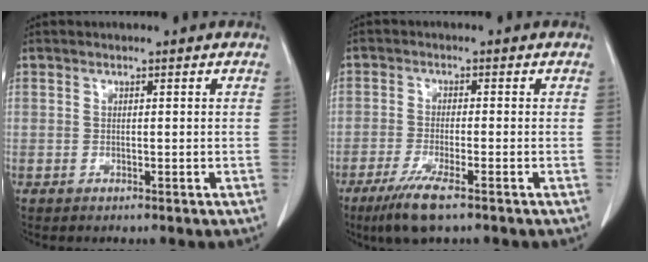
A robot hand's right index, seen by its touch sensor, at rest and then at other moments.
{"total": 6.2, "force": [-3.9, 0.5, 4.7], "torque": [-0.093, -0.016, -0.068]}